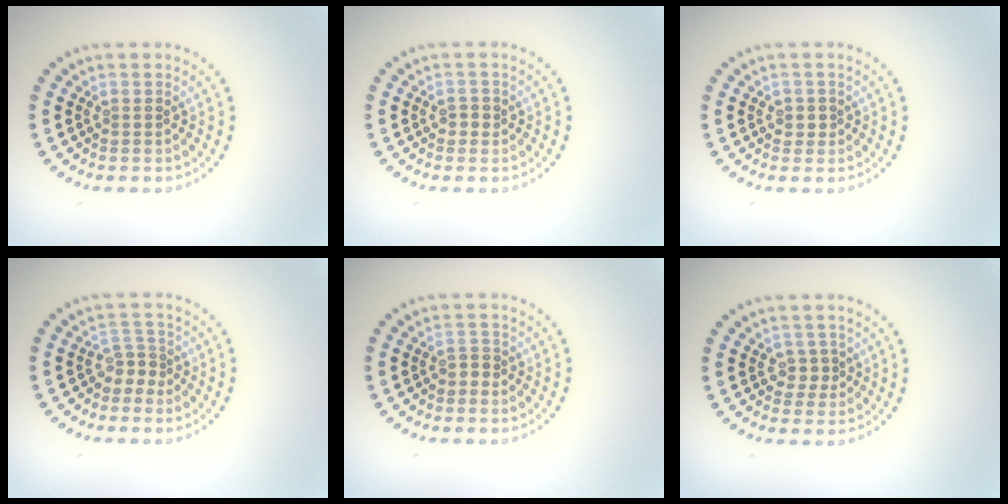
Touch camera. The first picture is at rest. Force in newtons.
{"total": 1.1, "press": 1.1, "slide": 0.2}
{"total": 1.1, "press": 1.0, "slide": 0.5}
{"total": 1.9, "press": 1.2, "slide": 1.4}
{"total": 1.0, "press": 0.8, "slide": 0.5}
{"total": 1.7, "press": 1.3, "slide": 1.0}